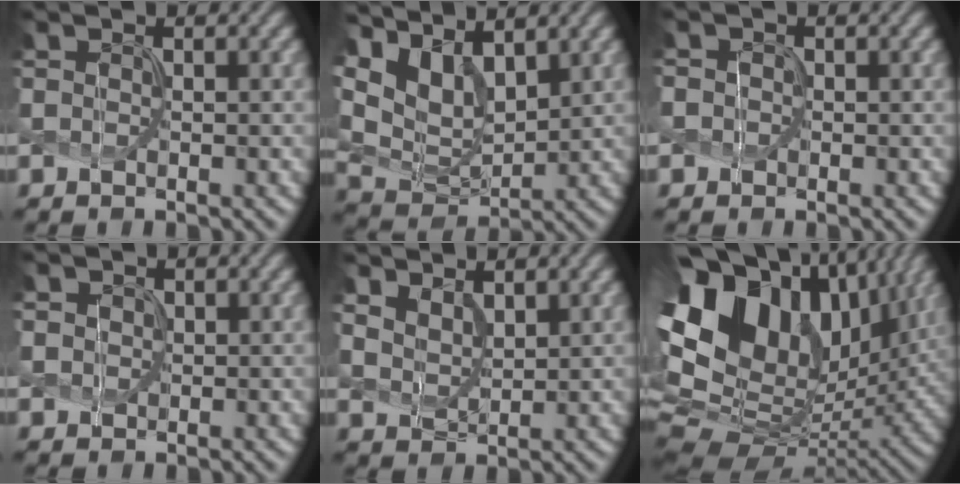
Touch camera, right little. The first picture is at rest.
{"total": 7.5, "force": [3.8, 4.1, 4.9], "torque": [-0.112, 0.003, 0.070]}
{"total": 1.4, "force": [0.0, 1.3, 0.4], "torque": [-0.002, 0.004, -0.015]}
{"total": 0.9, "force": [0.5, 0.8, 0.2], "torque": [-0.005, 0.000, 0.011]}
{"total": 2.7, "force": [2.0, 1.2, 1.2], "torque": [-0.038, 0.000, 0.040]}
{"total": 16.5, "force": [4.7, 11.4, 11.0], "torque": [-0.246, 0.031, 0.081]}